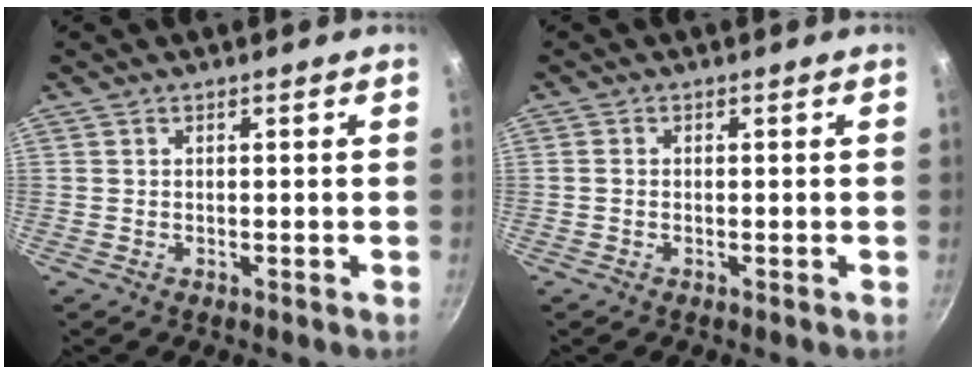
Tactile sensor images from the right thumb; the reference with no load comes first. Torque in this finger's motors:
{"motor_torque": [-0.72, -0.07, -0.16, 0.01, 0.05]}